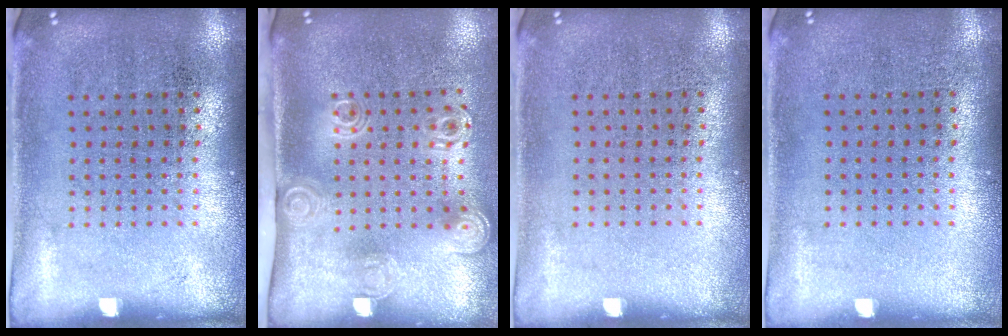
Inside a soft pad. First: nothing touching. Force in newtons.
{"total": 2.1, "press": 1.4, "slide": 1.6}
{"total": 0.0}
{"total": 0.0}